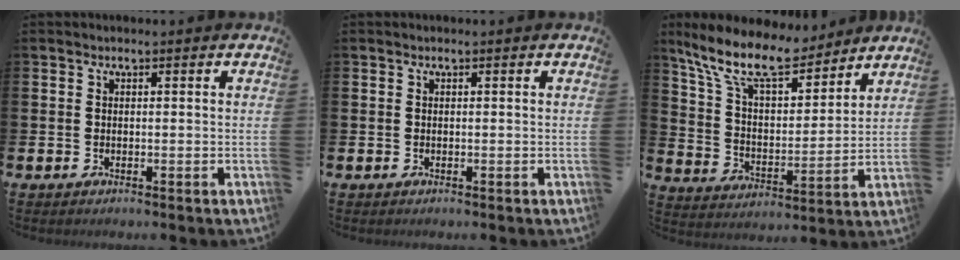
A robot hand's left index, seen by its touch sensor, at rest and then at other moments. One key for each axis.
{"total": 0.0}
{"total": 11.6, "fx": 9.8, "fy": 3.5, "fz": 5.0, "tx": -0.133, "ty": -0.054, "tz": 0.174}